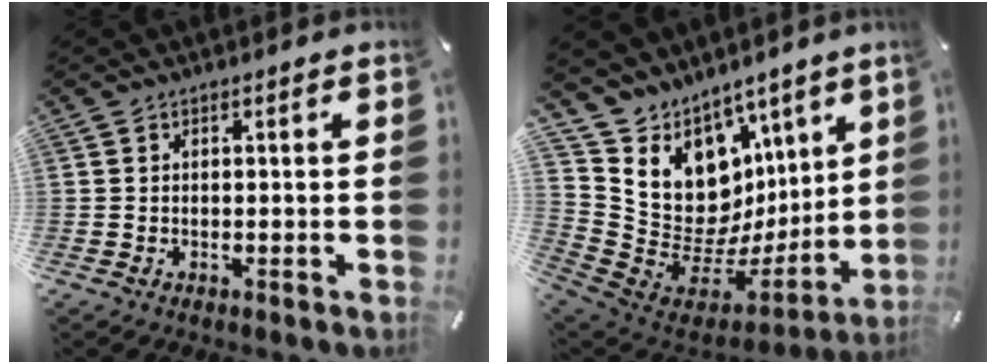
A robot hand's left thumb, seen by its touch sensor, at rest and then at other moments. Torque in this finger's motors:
{"motor_torque": [1.49, -0.15, 1.34, -1.43, 0.12]}